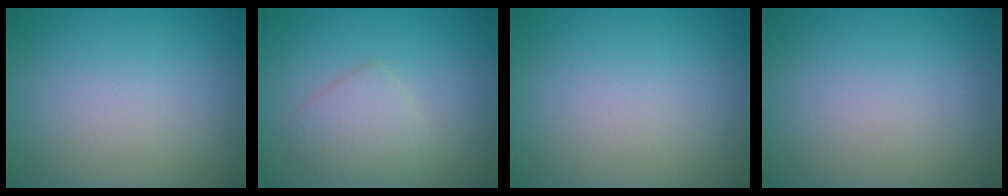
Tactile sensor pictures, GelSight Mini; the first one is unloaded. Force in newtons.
{"total": 2.5, "press": 2.5, "slide": 0.1}
{"total": 0.0}
{"total": 0.0}